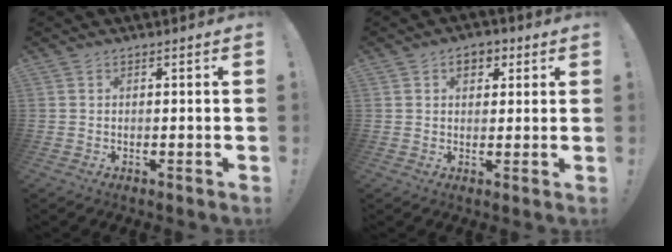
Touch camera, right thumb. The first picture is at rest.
{"total": 4.8, "force": [1.8, 3.4, 2.9], "torque": [-0.037, 0.004, 0.029]}